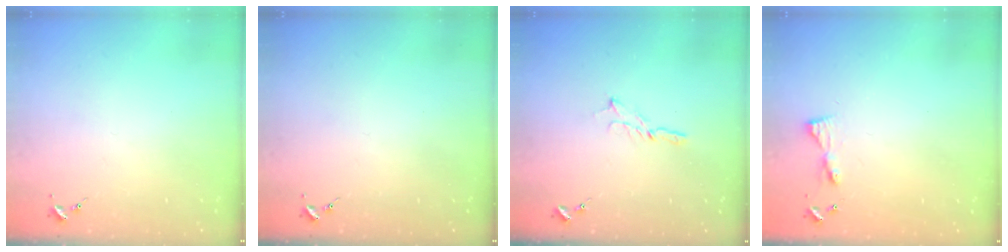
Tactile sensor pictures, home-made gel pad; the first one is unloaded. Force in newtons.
{"total": 0.0}
{"total": 3.1, "press": 3.1, "slide": 0.2}
{"total": 4.7, "press": 4.7, "slide": 0.5}